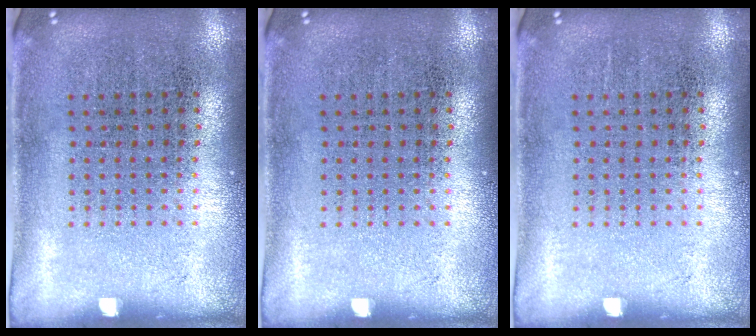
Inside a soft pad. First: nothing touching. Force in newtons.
{"total": 0.0}
{"total": 0.0}